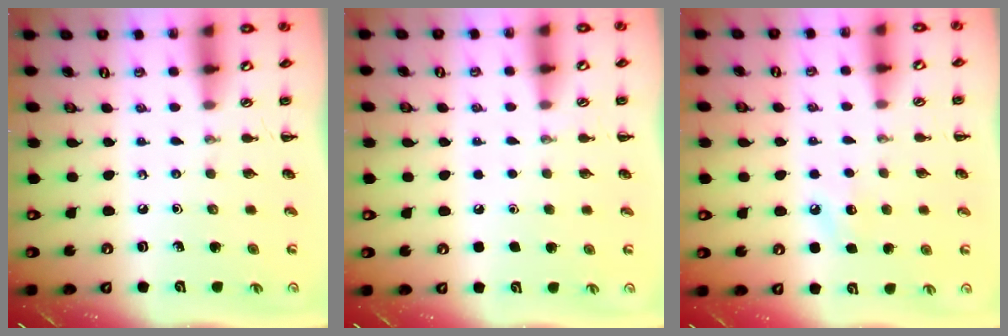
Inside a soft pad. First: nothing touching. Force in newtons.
{"total": 1.6, "press": 1.6, "slide": 0.1}
{"total": 6.0, "press": 5.8, "slide": 1.6}